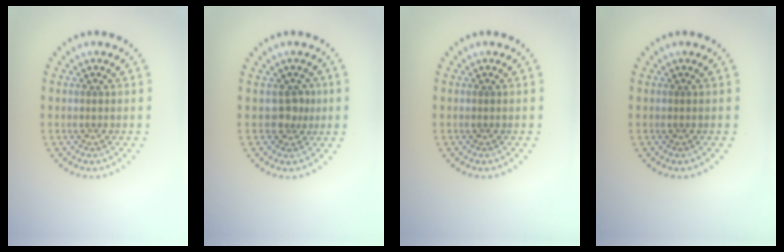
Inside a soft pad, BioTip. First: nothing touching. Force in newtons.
{"total": 1.7, "press": 1.4, "slide": 1.1}
{"total": 0.0}
{"total": 0.0}